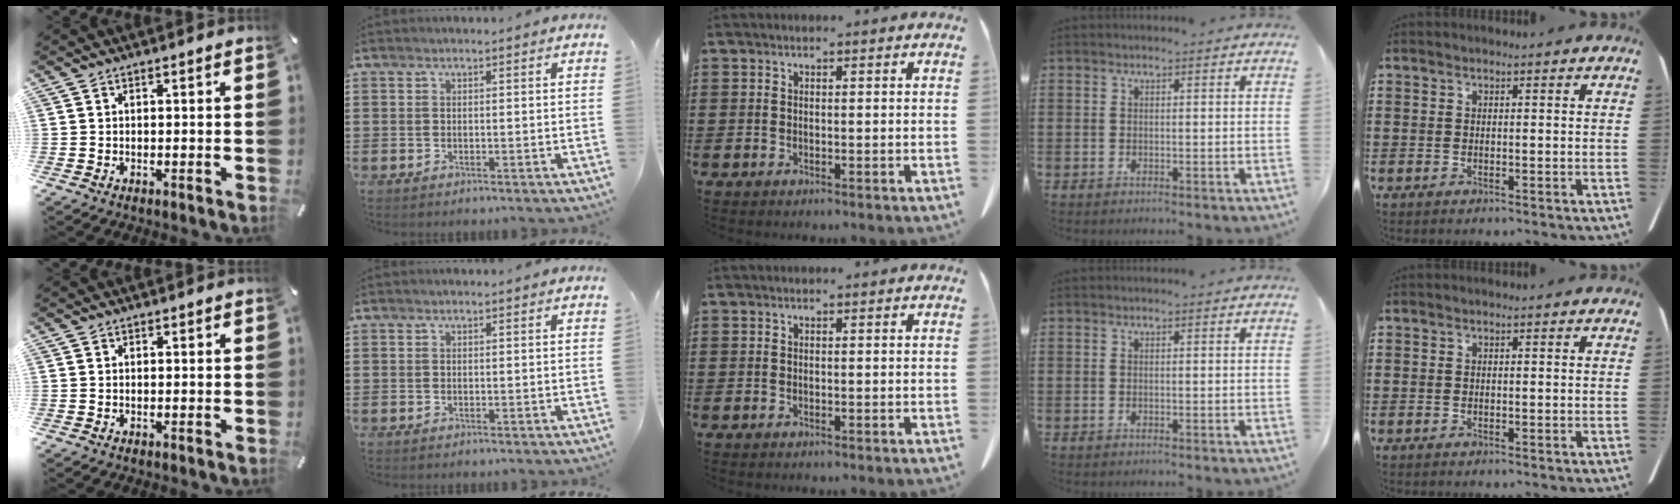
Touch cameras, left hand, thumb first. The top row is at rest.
{}